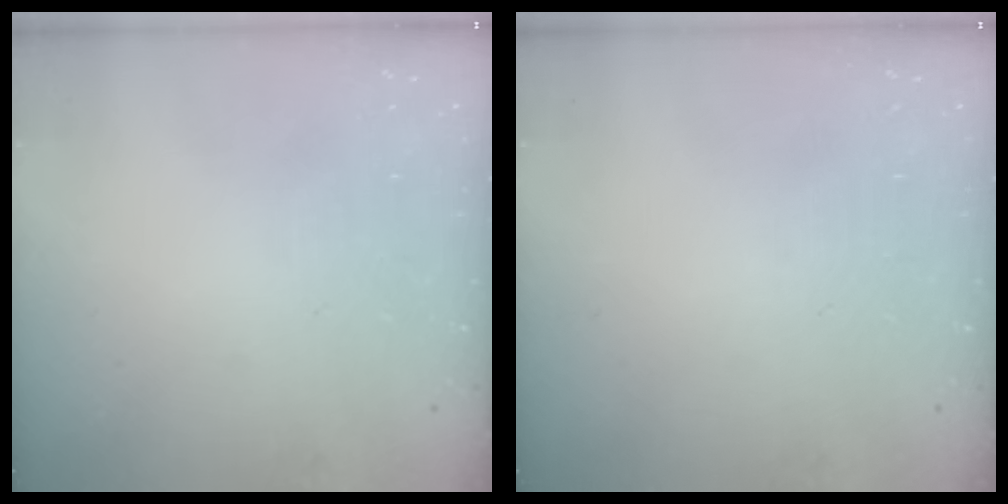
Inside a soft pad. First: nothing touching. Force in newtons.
{"total": 0.0}